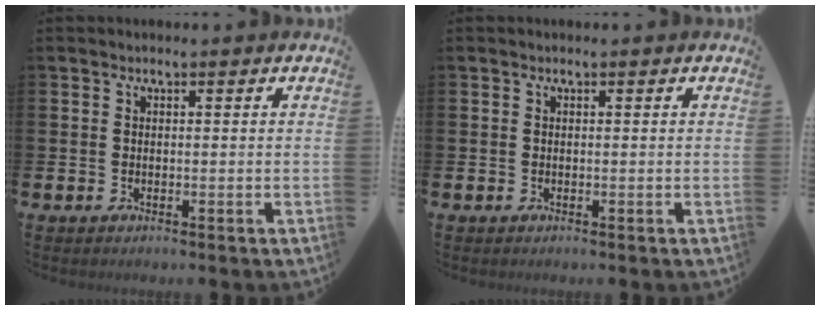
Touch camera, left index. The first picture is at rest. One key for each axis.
{"total": 0.0}